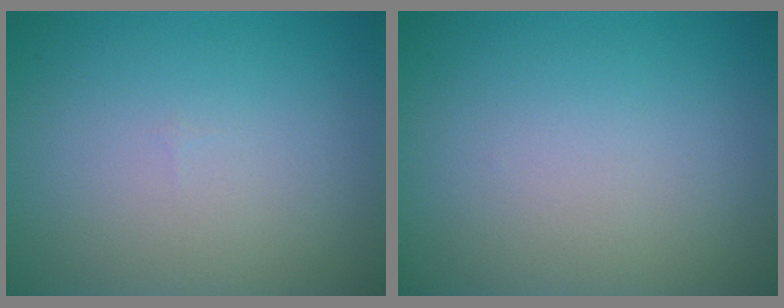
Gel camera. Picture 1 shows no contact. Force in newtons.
{"total": 0.0}